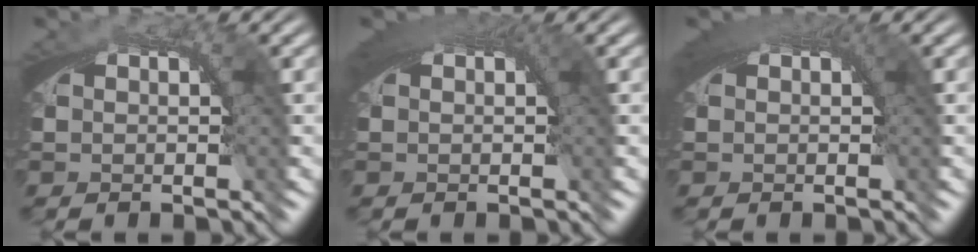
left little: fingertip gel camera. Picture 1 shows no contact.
{"total": 2.6, "force": [0.7, 1.4, 2.0], "torque": [-0.034, -0.007, 0.013]}
{"total": 2.6, "force": [0.7, 1.5, 2.0], "torque": [-0.034, -0.006, 0.011]}